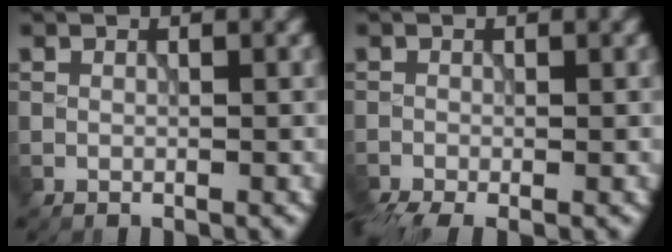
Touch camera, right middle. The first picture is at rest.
{"total": 3.5, "force": [-2.7, 1.0, 2.1], "torque": [-0.037, -0.016, -0.052]}